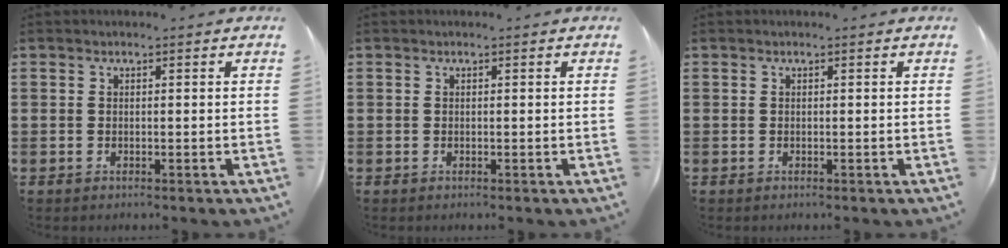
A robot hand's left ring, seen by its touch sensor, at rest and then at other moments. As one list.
[{"total": 0.0}, {"total": 0.0}]